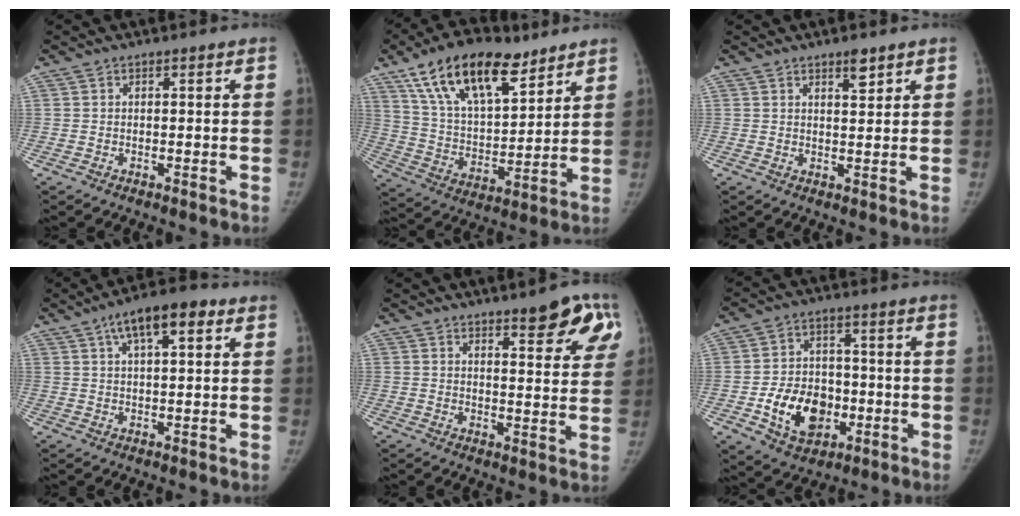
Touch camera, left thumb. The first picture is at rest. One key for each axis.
{"total": 20.7, "fx": 12.9, "fy": 9.4, "fz": 13.3, "tx": -0.201, "ty": -0.040, "tz": 0.236}
{"total": 4.0, "fx": 2.9, "fy": 1.3, "fz": 2.5, "tx": -0.027, "ty": -0.021, "tz": 0.045}
{"total": 9.6, "fx": 4.4, "fy": 3.6, "fz": 7.7, "tx": -0.112, "ty": 0.008, "tz": 0.066}
{"total": 10.0, "fx": 5.8, "fy": 2.8, "fz": 7.6, "tx": -0.065, "ty": -0.028, "tz": 0.071}
{"total": 13.1, "fx": -3.6, "fy": 9.7, "fz": 8.1, "tx": -0.097, "ty": 0.016, "tz": -0.053}